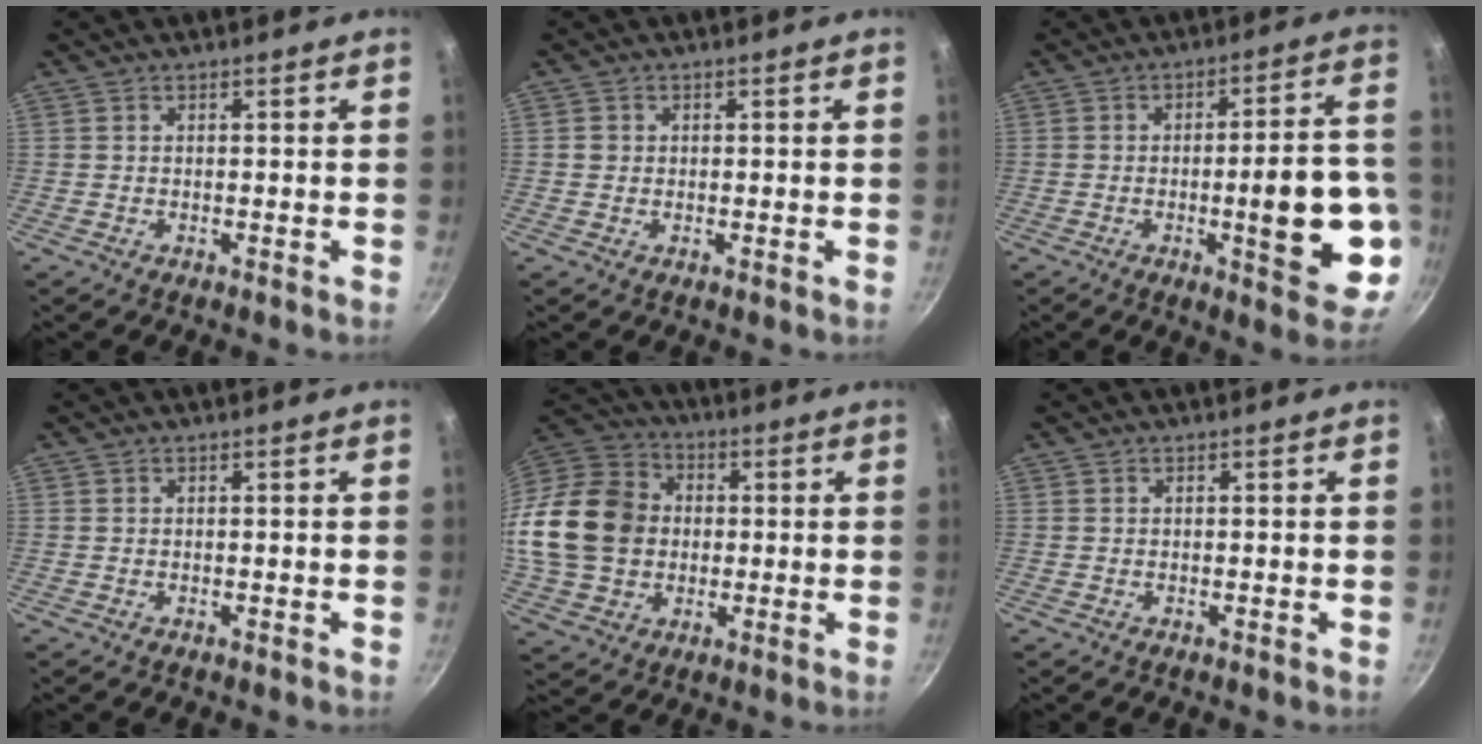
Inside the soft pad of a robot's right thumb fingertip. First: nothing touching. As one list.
[{"total": 1.3, "force": [0.0, 1.3, 0.4], "torque": [-0.004, 0.005, 0.000]}, {"total": 16.1, "force": [-3.7, 4.8, 14.9], "torque": [-0.178, 0.020, -0.048]}, {"total": 0.0}, {"total": 20.0, "force": [0.4, 16.2, 11.7], "torque": [-0.209, 0.028, 0.009]}, {"total": 0.0}]